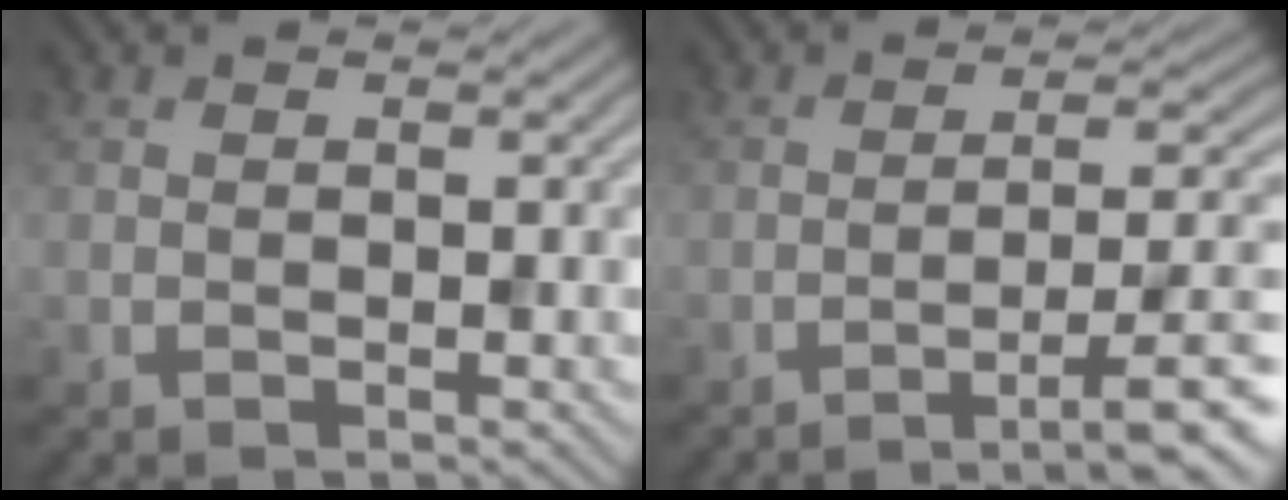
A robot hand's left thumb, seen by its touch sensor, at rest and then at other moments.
{"total": 8.0, "force": [-4.7, 1.3, 6.4], "torque": [-0.096, 0.010, -0.070]}